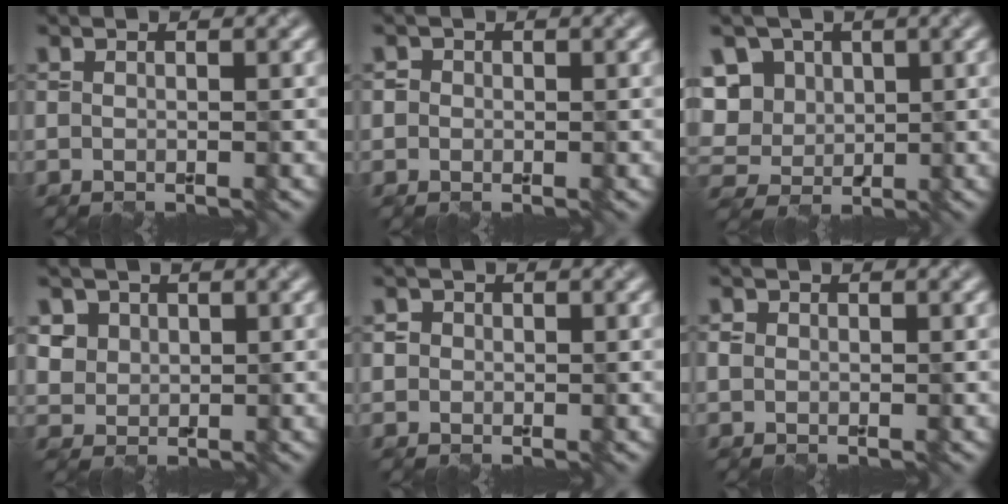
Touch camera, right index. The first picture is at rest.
{"total": 1.1, "force": [0.2, 1.1, 0.2], "torque": [0.006, 0.001, -0.001]}
{"total": 8.3, "force": [2.5, 6.9, 3.9], "torque": [-0.072, 0.020, 0.025]}
{"total": 3.6, "force": [1.7, 2.9, 1.3], "torque": [-0.044, 0.001, 0.042]}
{"total": 1.3, "force": [0.4, 1.2, 0.3], "torque": [0.003, 0.002, 0.006]}
{"total": 0.9, "force": [0.1, 0.9, 0.2], "torque": [-0.001, 0.001, -0.001]}